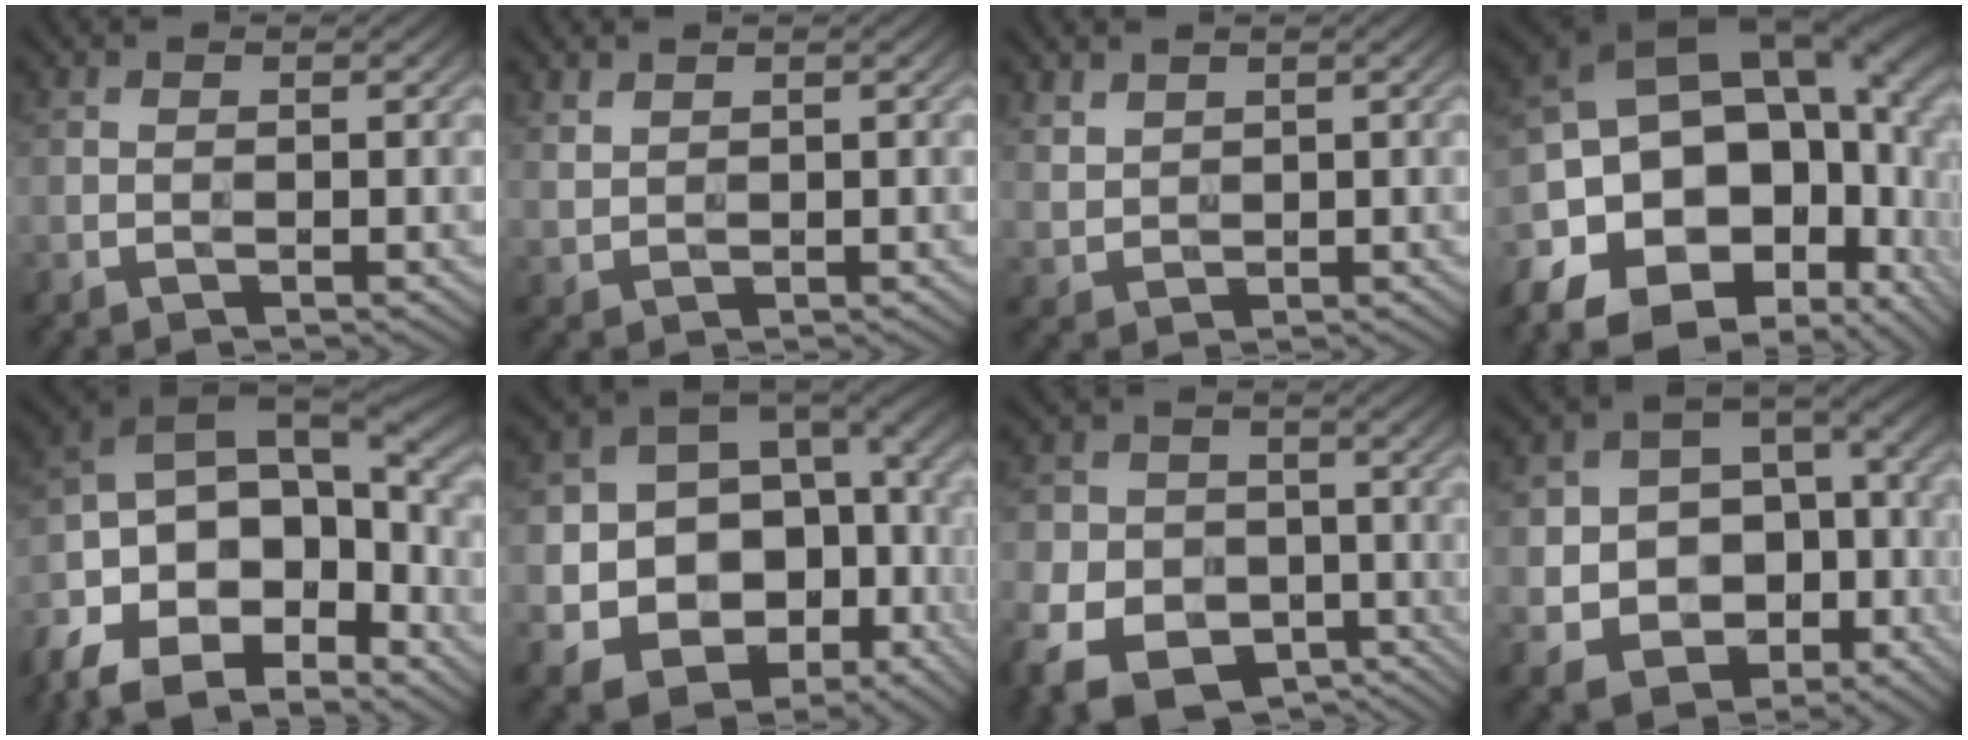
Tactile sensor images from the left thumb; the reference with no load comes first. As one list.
[{"total": 1.8, "force": [1.3, 0.9, 0.8], "torque": [-0.024, 0.000, 0.035]}, {"total": 2.7, "force": [1.8, 1.7, 1.2], "torque": [-0.033, -0.001, 0.046]}, {"total": 22.3, "force": [-4.7, 14.9, 15.8], "torque": [-0.304, -0.012, -0.060]}, {"total": 16.5, "force": [-8.9, 8.6, 10.9], "torque": [-0.246, -0.035, -0.153]}, {"total": 17.2, "force": [-2.2, 13.3, 10.6], "torque": [-0.211, -0.054, -0.002]}, {"total": 13.0, "force": [-6.9, 9.5, 5.7], "torque": [-0.143, -0.050, -0.121]}, {"total": 12.0, "force": [-3.0, 9.5, 6.7], "torque": [-0.138, -0.034, -0.054]}]